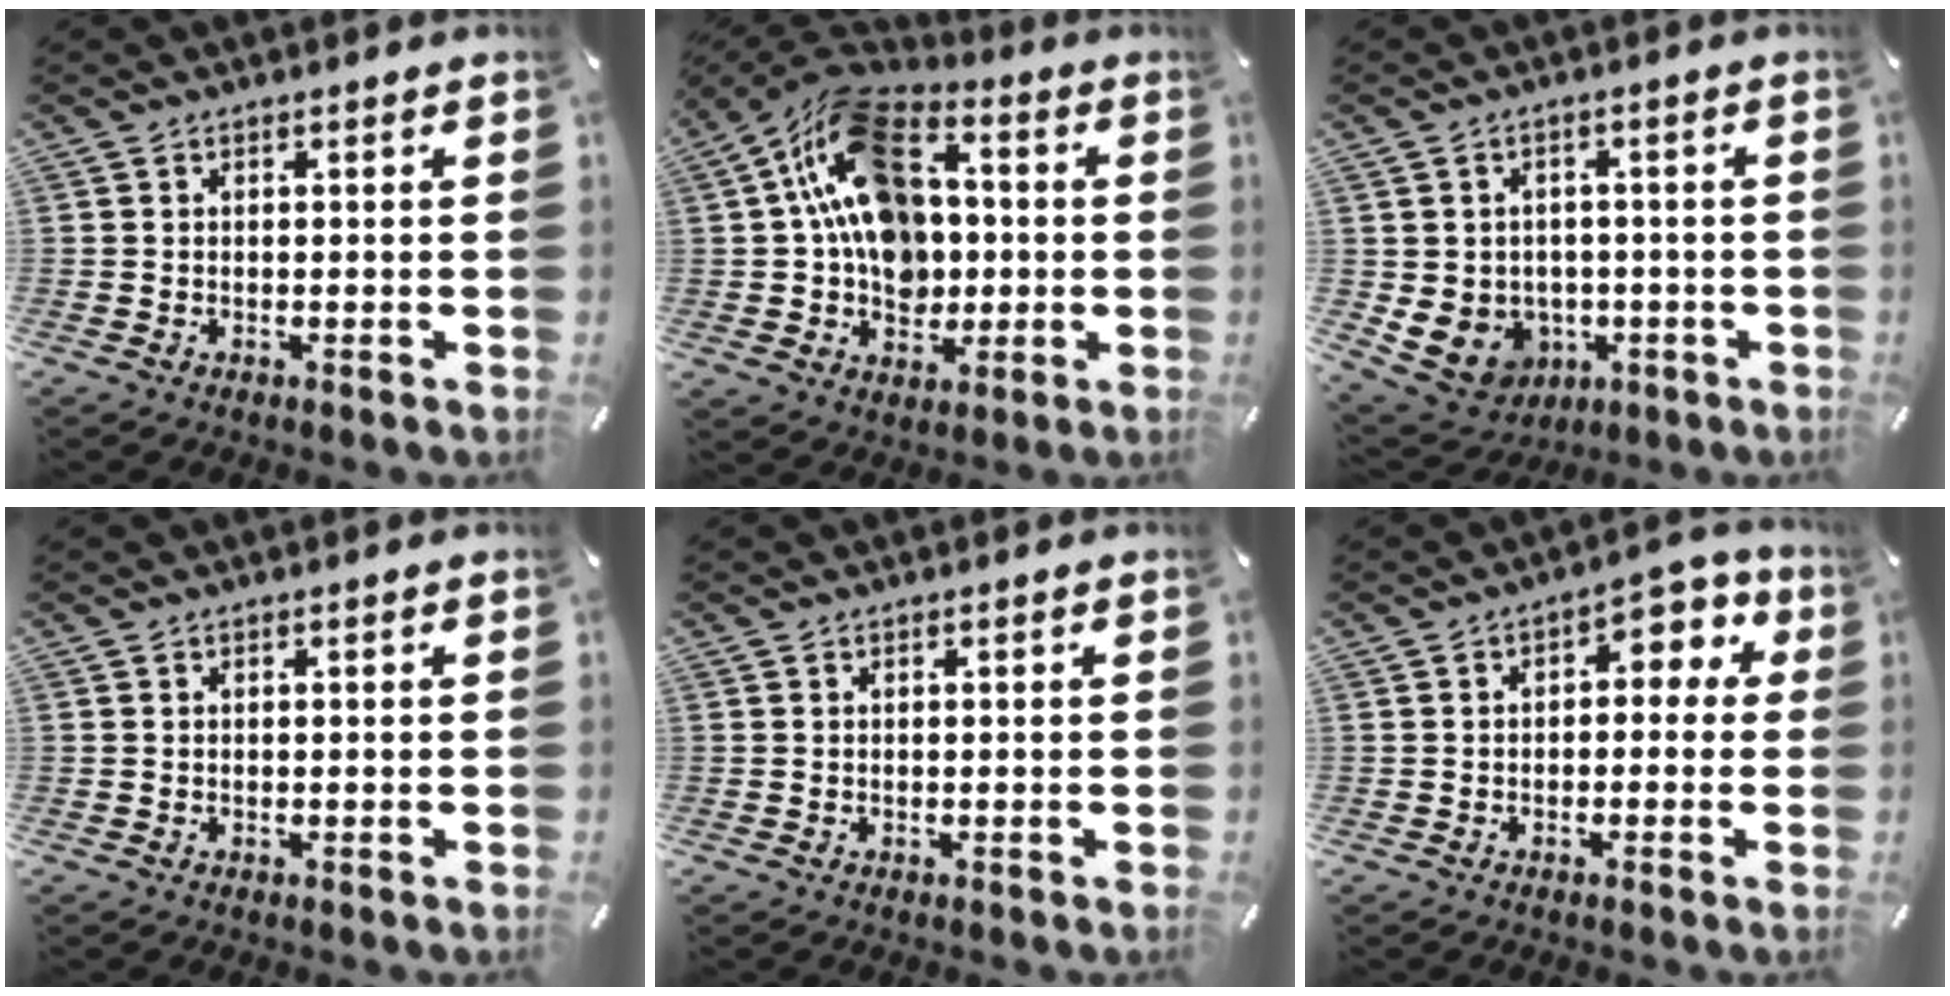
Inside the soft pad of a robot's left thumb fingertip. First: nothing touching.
{"total": 18.4, "force": [2.4, 14.4, 11.2], "torque": [-0.205, -0.009, 0.044]}
{"total": 7.7, "force": [-1.0, 7.3, 2.1], "torque": [-0.062, -0.007, -0.013]}
{"total": 0.0}
{"total": 0.0}
{"total": 5.4, "force": [0.9, 3.4, 4.1], "torque": [-0.055, -0.007, 0.004]}